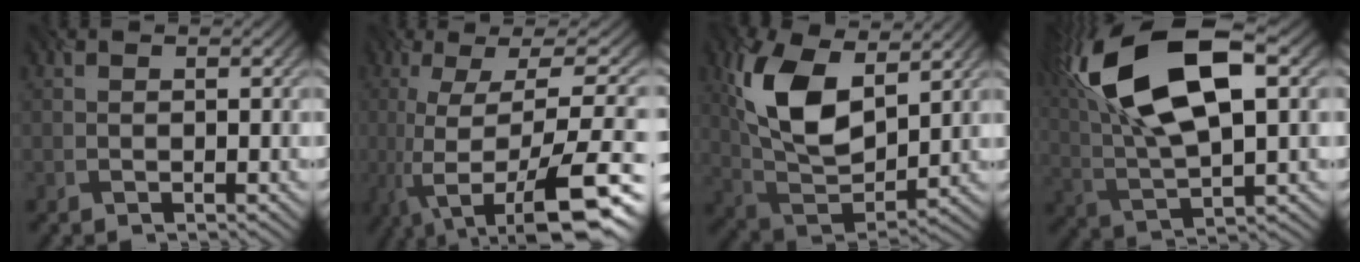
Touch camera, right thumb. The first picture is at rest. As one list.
[{"total": 14.5, "force": [-4.4, 4.5, 13.0], "torque": [-0.216, 0.014, -0.062]}, {"total": 11.4, "force": [4.3, 6.1, 8.6], "torque": [-0.214, 0.008, 0.092]}, {"total": 16.5, "force": [6.7, 7.1, 13.3], "torque": [-0.297, 0.031, 0.122]}]